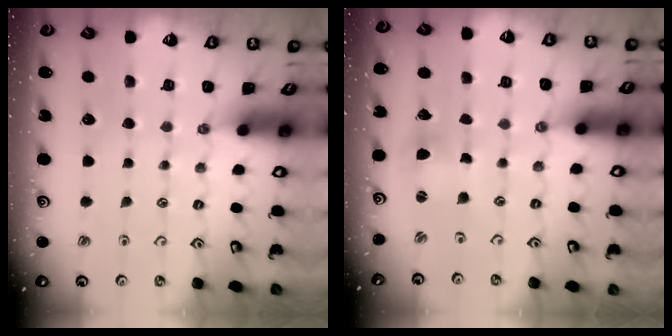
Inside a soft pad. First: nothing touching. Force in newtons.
{"total": 3.1, "press": 3.1, "slide": 0.3}